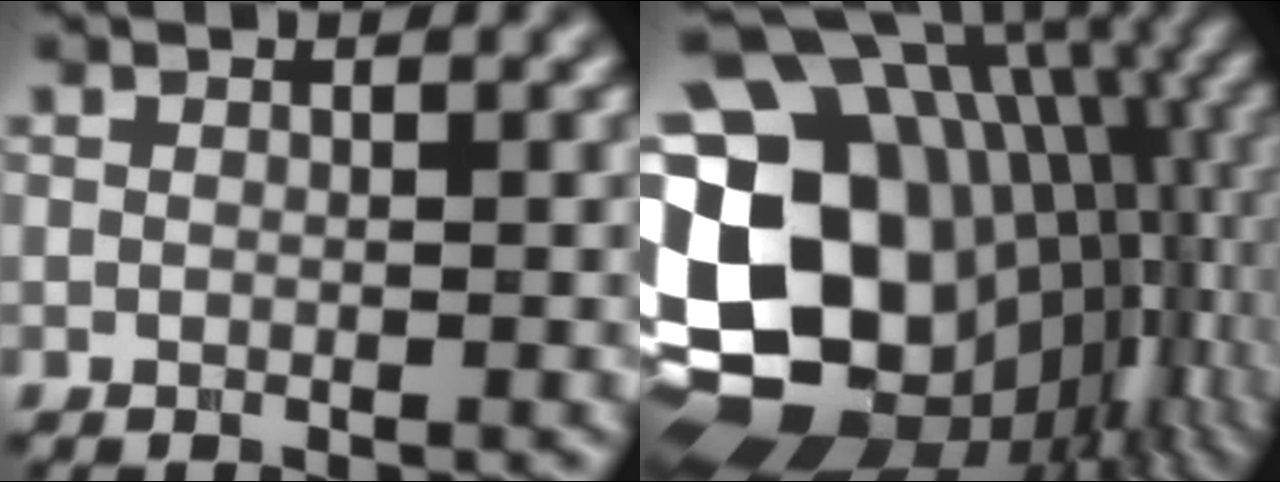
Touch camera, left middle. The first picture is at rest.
{"total": 20.0, "force": [-0.3, 15.9, 12.3], "torque": [-0.252, 0.002, 0.027]}